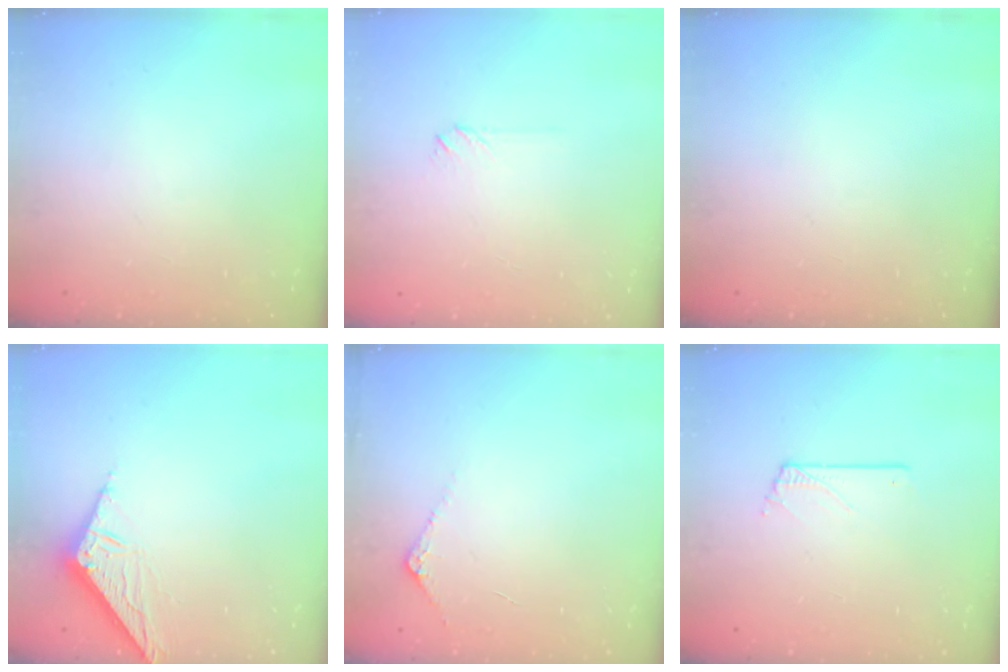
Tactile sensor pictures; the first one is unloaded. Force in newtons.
{"total": 2.0, "press": 2.0, "slide": 0.3}
{"total": 0.0}
{"total": 8.3, "press": 8.3, "slide": 0.5}
{"total": 6.0, "press": 5.9, "slide": 0.7}
{"total": 0.6, "press": 0.6, "slide": 0.1}